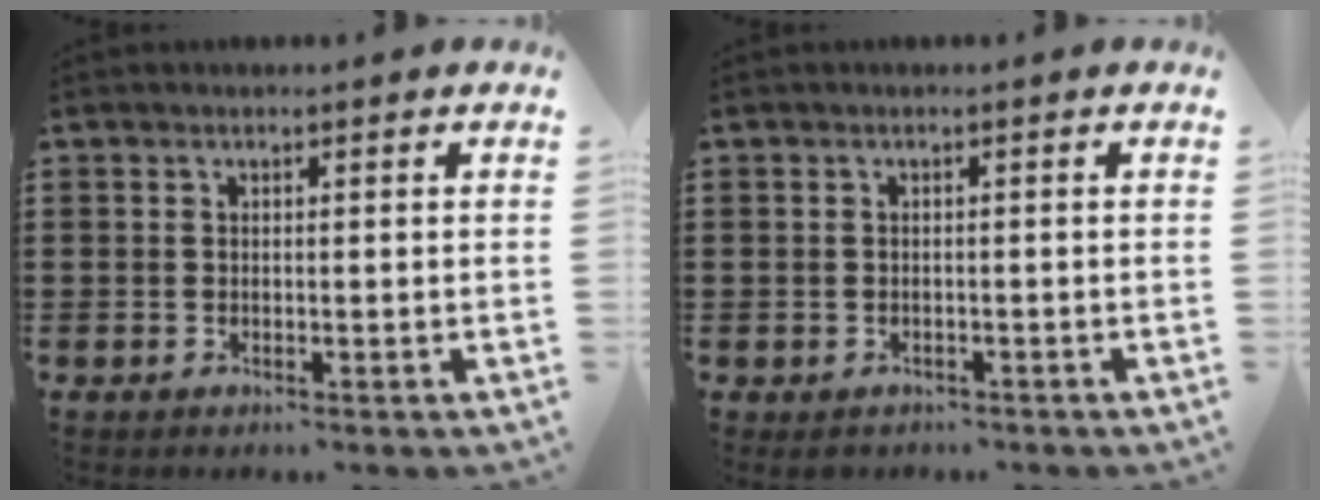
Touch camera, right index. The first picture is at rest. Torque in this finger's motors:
{"motor_torque": [-0.19, 0.15, -0.42, -0.05]}